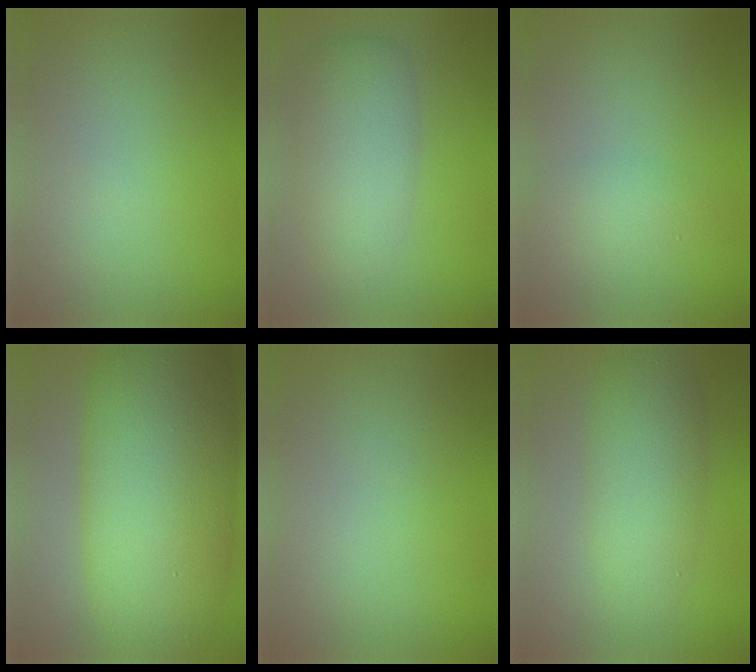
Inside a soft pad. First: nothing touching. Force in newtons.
{"total": 5.3, "press": 5.2, "slide": 0.5}
{"total": 1.6, "press": 1.5, "slide": 0.2}
{"total": 14.6, "press": 14.6, "slide": 0.1}
{"total": 0.0}
{"total": 4.9, "press": 4.9, "slide": 0.2}